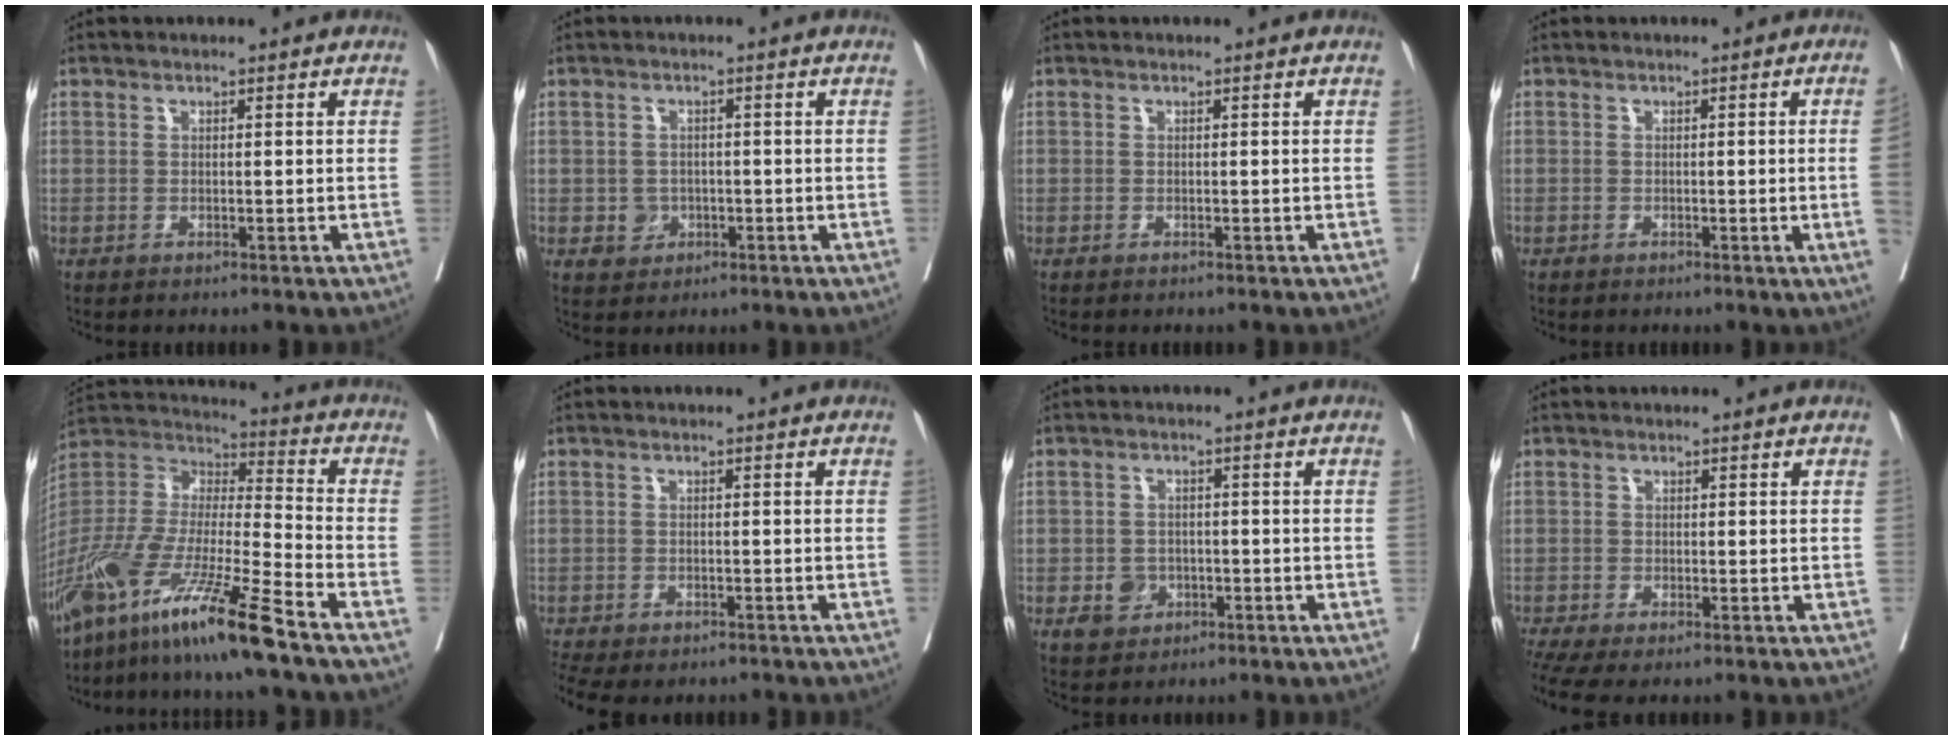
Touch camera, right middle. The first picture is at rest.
{"total": 2.8, "force": [-0.9, 2.6, 0.8], "torque": [-0.006, 0.006, -0.007]}
{"total": 0.9, "force": [-0.8, 0.2, 0.3], "torque": [-0.005, -0.002, -0.013]}
{"total": 2.8, "force": [-0.5, -1.2, 2.5], "torque": [-0.031, -0.005, -0.007]}
{"total": 19.3, "force": [-13.6, 0.1, 13.6], "torque": [-0.303, -0.045, -0.263]}
{"total": 9.5, "force": [-7.4, 4.3, 4.3], "torque": [-0.098, 0.000, -0.100]}
{"total": 3.7, "force": [-1.5, 3.1, 1.3], "torque": [-0.016, 0.006, -0.015]}
{"total": 3.9, "force": [-2.9, 0.9, 2.6], "torque": [-0.050, -0.011, -0.054]}